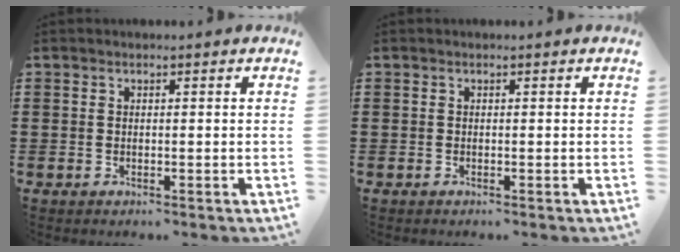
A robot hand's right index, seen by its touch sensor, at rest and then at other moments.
{"total": 0.0}